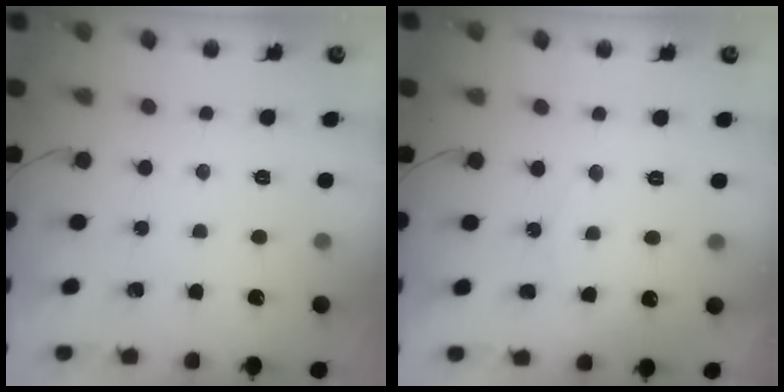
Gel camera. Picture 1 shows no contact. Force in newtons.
{"total": 5.3, "press": 5.3, "slide": 0.6}